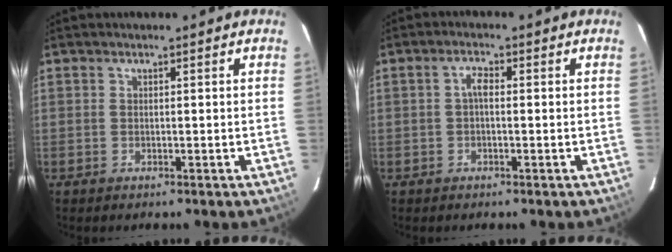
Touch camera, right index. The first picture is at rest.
{"total": 2.0, "force": [-0.2, 0.9, 1.8], "torque": [-0.037, 0.010, -0.004]}